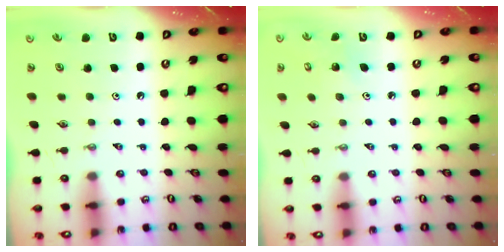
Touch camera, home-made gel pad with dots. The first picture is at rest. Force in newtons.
{"total": 2.8, "press": 2.8, "slide": 0.3}